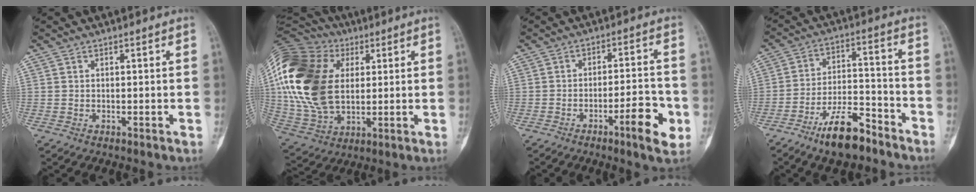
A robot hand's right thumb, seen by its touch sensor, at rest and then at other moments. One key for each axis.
{"total": 25.7, "fx": 4.6, "fy": 17.2, "fz": 18.5, "tx": -0.384, "ty": 0.003, "tz": 0.088}
{"total": 9.0, "fx": -3.8, "fy": 1.9, "fz": 7.9, "tx": -0.105, "ty": 0.021, "tz": -0.054}
{"total": 12.0, "fx": -8.6, "fy": 4.1, "fz": 7.3, "tx": -0.118, "ty": 0.065, "tz": -0.154}